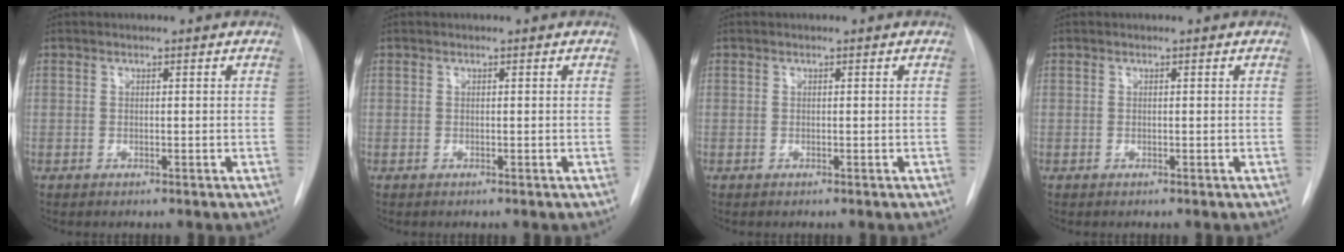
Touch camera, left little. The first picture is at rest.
{"total": 0.0}
{"total": 0.0}
{"total": 0.0}